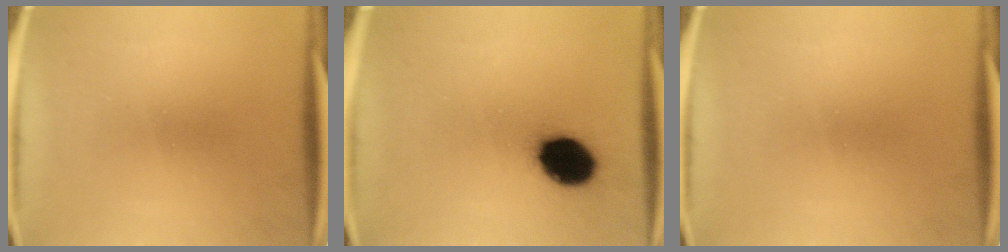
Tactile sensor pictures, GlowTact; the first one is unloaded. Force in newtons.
{"total": 11.9}
{"total": 0.0}